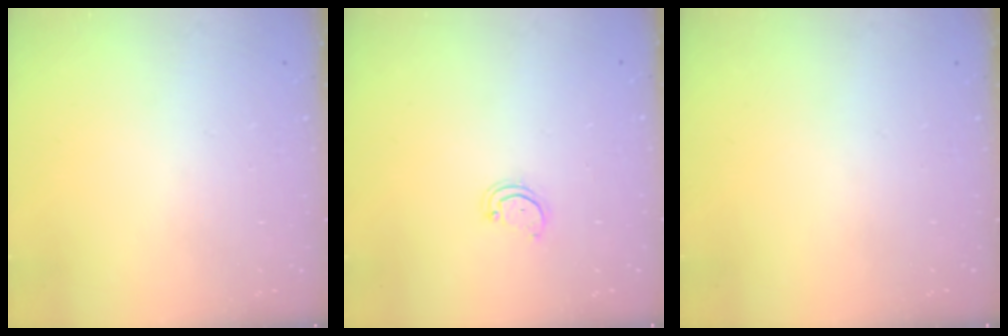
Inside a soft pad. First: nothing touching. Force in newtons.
{"total": 3.0, "press": 3.0, "slide": 0.2}
{"total": 0.0}